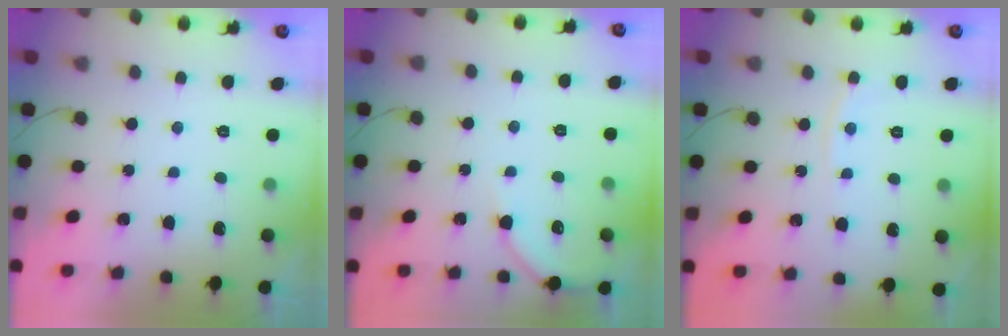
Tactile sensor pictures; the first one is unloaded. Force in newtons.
{"total": 5.2, "press": 5.1, "slide": 0.8}
{"total": 3.3, "press": 3.3, "slide": 0.5}